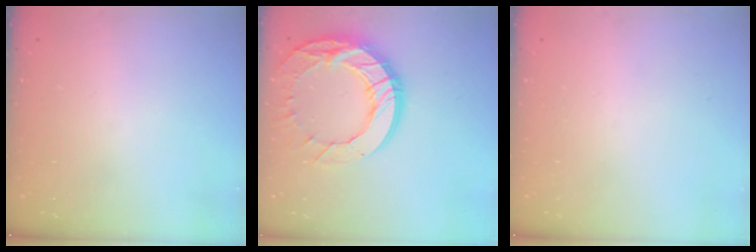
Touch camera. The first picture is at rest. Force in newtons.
{"total": 20.9, "press": 20.8, "slide": 1.9}
{"total": 0.0}